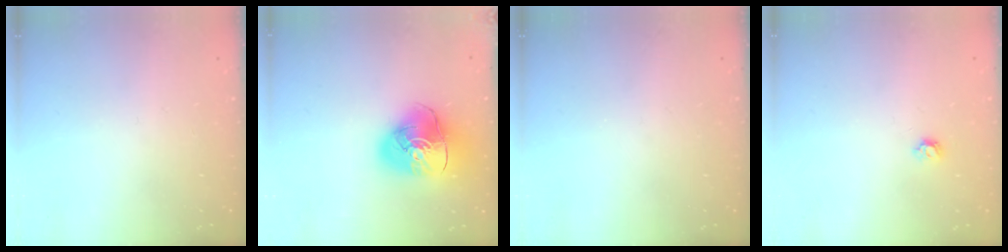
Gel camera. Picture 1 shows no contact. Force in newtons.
{"total": 14.6, "press": 14.4, "slide": 2.1}
{"total": 0.0}
{"total": 3.8, "press": 3.7, "slide": 0.6}